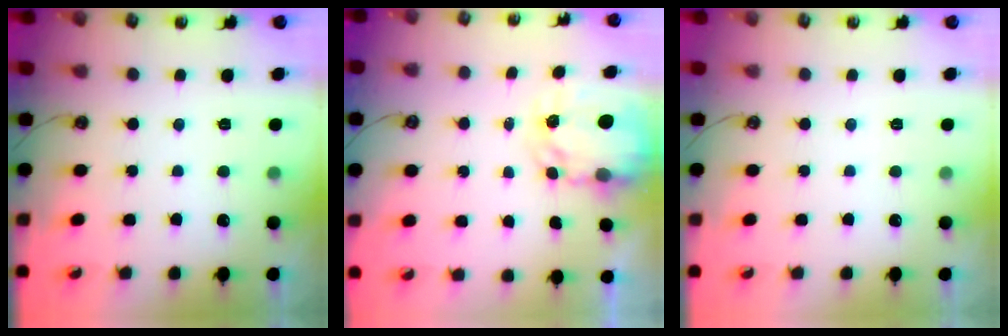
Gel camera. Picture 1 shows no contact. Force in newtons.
{"total": 4.0, "press": 3.9, "slide": 0.3}
{"total": 0.0}